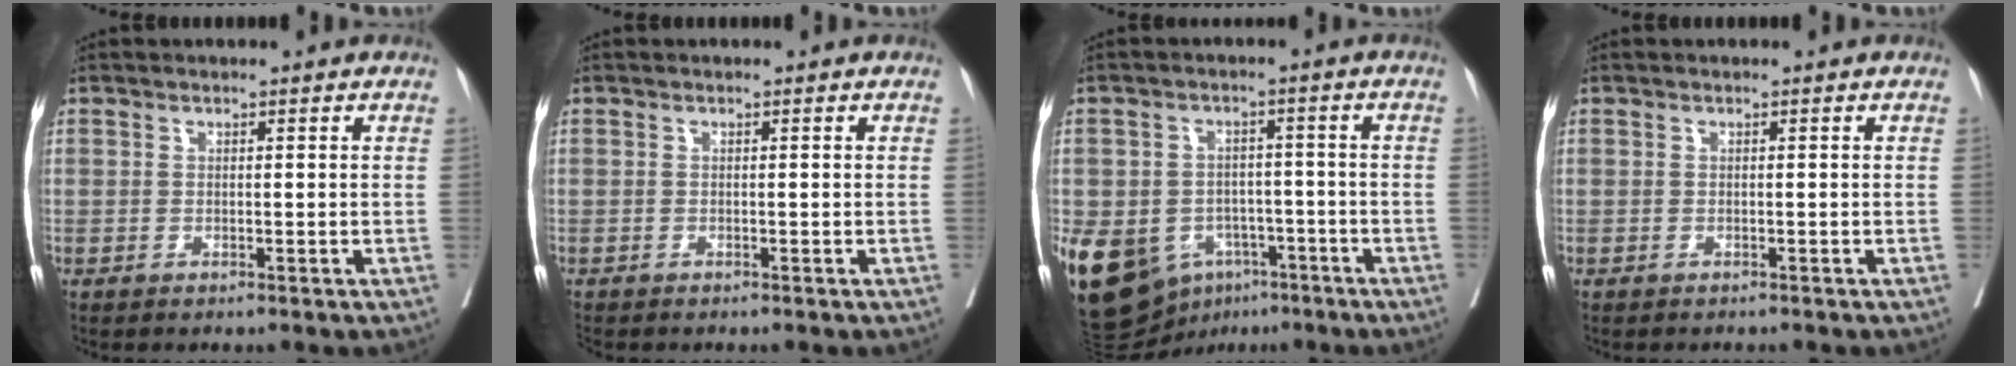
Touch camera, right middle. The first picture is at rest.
{"total": 0.9, "force": [-0.8, 0.3, 0.1], "torque": [-0.006, -0.002, -0.019]}
{"total": 17.2, "force": [-8.0, 12.5, 8.5], "torque": [-0.194, 0.009, -0.113]}
{"total": 0.8, "force": [-0.7, 0.3, 0.2], "torque": [-0.006, 0.000, -0.012]}